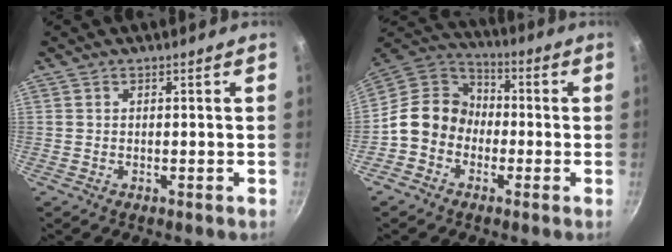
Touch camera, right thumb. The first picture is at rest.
{"total": 11.9, "force": [-2.7, 10.1, 5.6], "torque": [-0.060, 0.044, -0.075]}